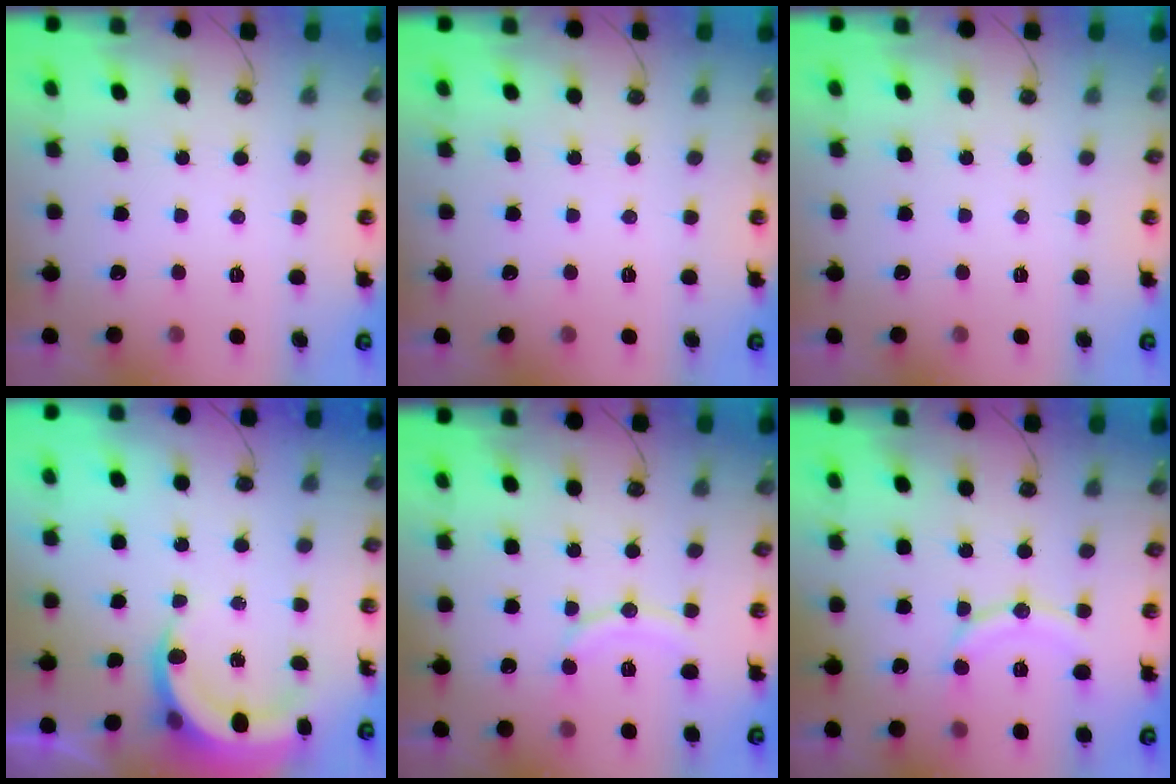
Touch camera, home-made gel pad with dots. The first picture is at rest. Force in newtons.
{"total": 0.0}
{"total": 0.0}
{"total": 6.4, "press": 6.3, "slide": 1.4}
{"total": 8.9, "press": 8.9, "slide": 1.0}
{"total": 10.8, "press": 10.8, "slide": 1.1}